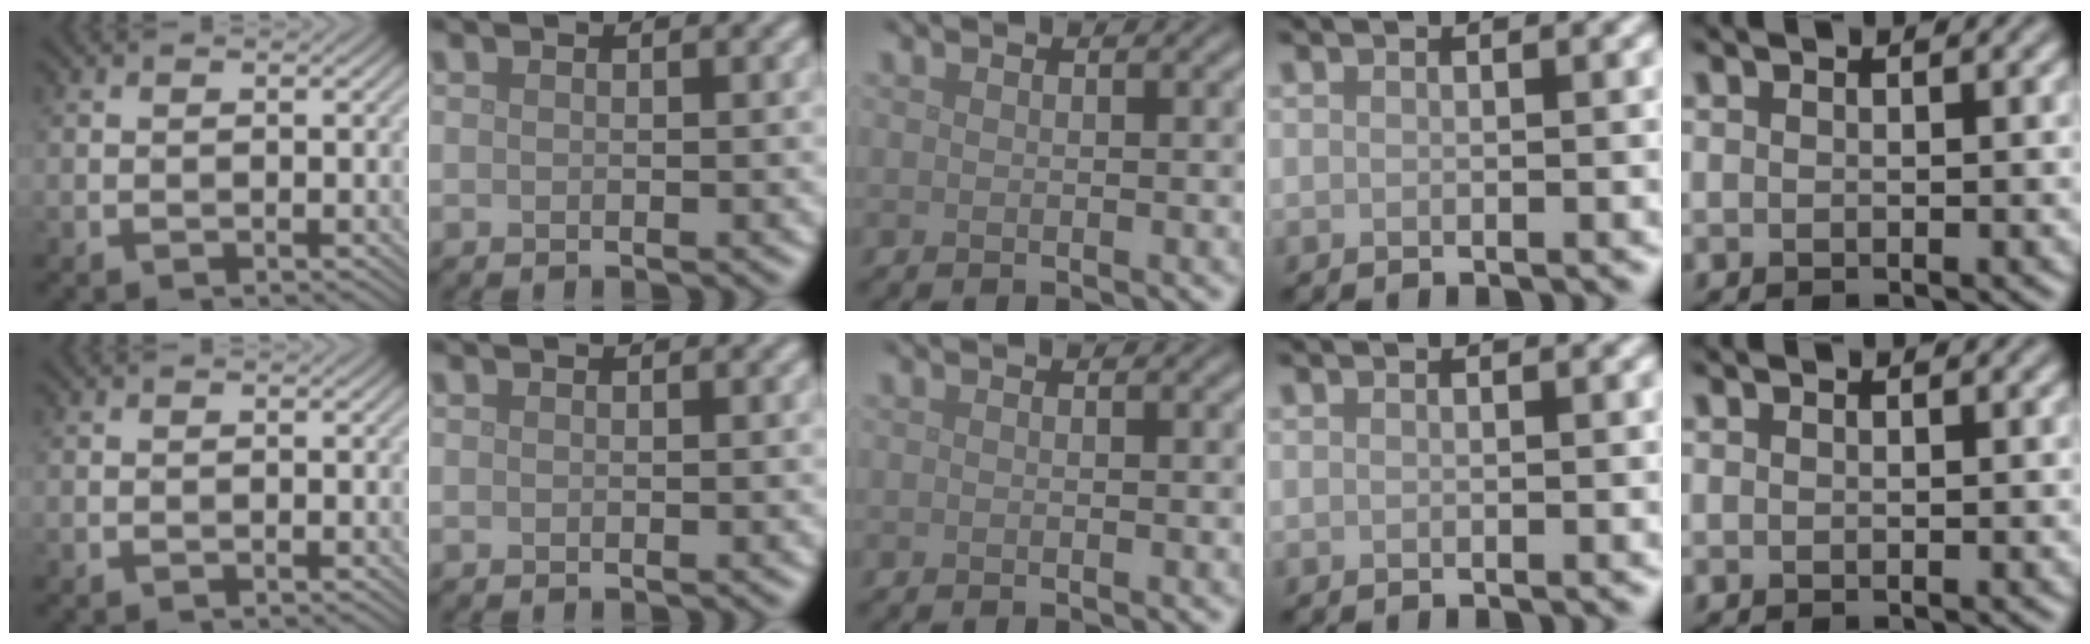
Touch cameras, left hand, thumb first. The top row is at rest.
{}